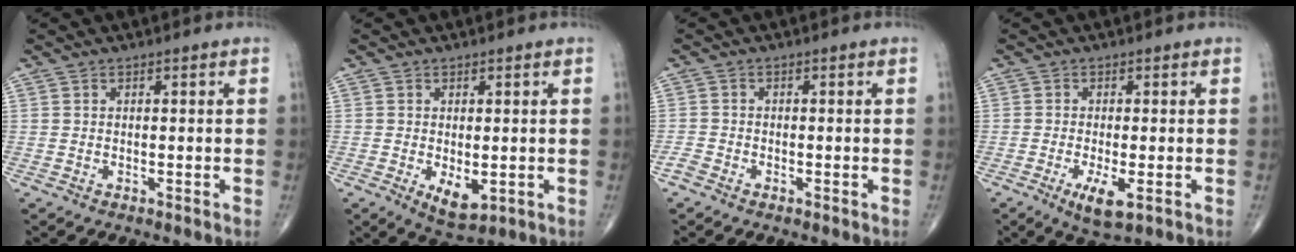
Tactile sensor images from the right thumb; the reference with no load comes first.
{"total": 5.0, "force": [-1.1, 2.5, 4.2], "torque": [-0.059, -0.013, -0.006]}
{"total": 1.6, "force": [-1.3, 0.8, 0.5], "torque": [-0.015, 0.000, -0.029]}
{"total": 5.3, "force": [-2.0, 1.5, 4.7], "torque": [-0.087, -0.013, -0.031]}